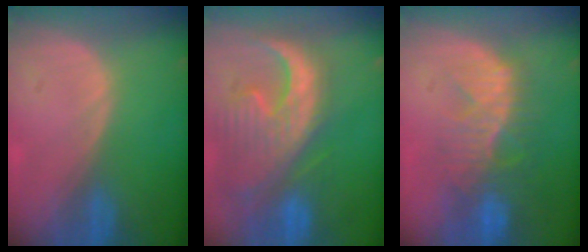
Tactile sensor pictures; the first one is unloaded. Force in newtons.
{"total": 13.5, "press": 11.5, "slide": 7.0}
{"total": 10.3, "press": 8.8, "slide": 5.4}